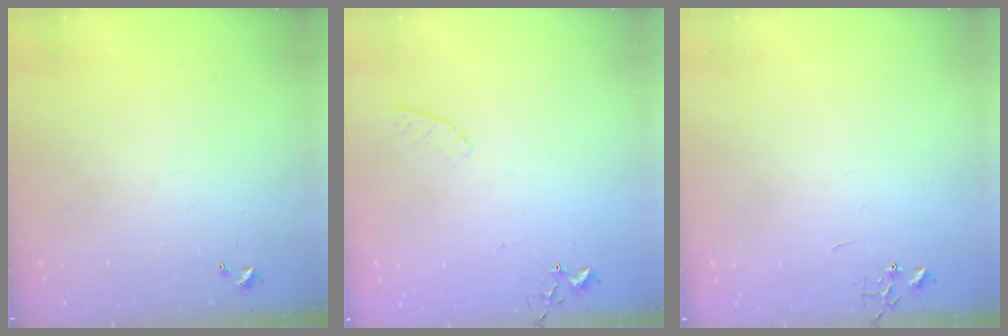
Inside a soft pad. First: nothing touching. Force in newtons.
{"total": 6.6, "press": 6.5, "slide": 0.7}
{"total": 0.0}